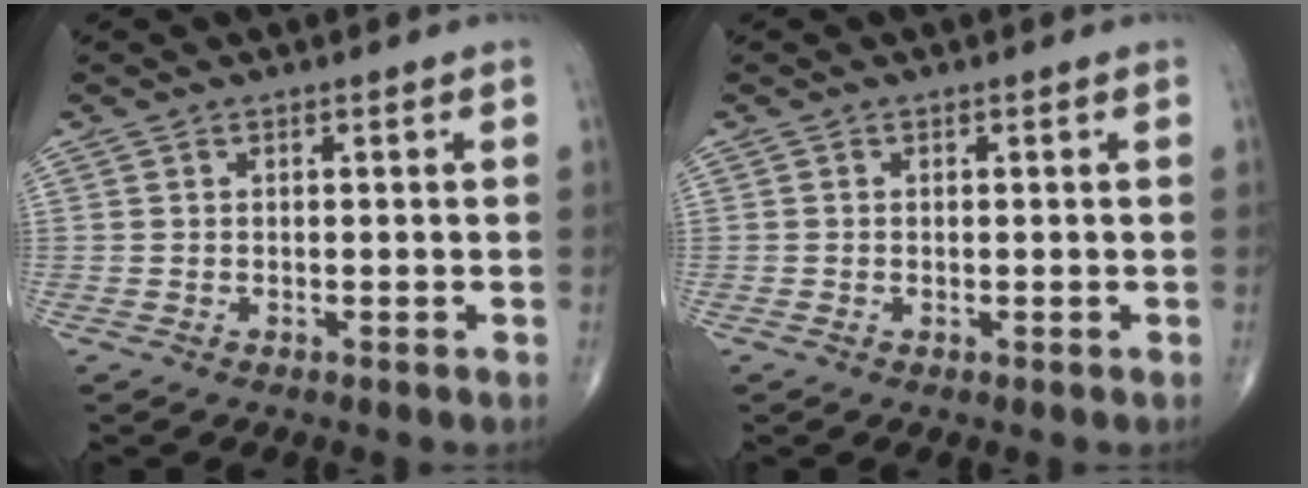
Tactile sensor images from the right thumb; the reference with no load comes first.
{"total": 0.0}